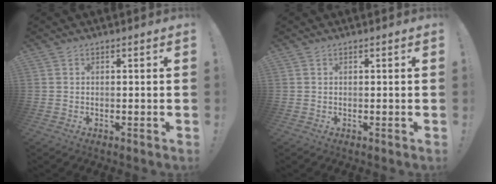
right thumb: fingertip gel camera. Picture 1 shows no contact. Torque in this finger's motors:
{"motor_torque": [0.02, -0.21, 0.10, -0.02, 0.00]}